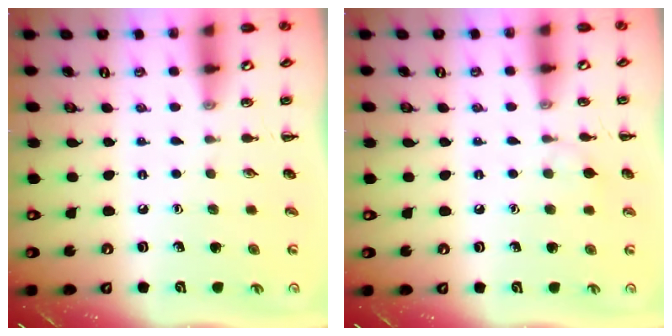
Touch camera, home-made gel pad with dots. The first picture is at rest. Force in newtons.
{"total": 4.5, "press": 4.2, "slide": 1.6}